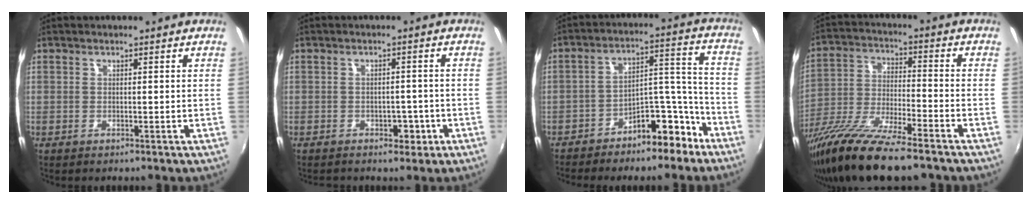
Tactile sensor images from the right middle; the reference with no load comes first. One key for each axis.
{"total": 3.4, "fx": -1.8, "fy": 2.5, "fz": 1.4, "tx": -0.027, "ty": 0.002, "tz": -0.017}
{"total": 10.9, "fx": -8.7, "fy": 4.3, "fz": 4.9, "tx": -0.064, "ty": 0.058, "tz": -0.126}
{"total": 17.9, "fx": -13.5, "fy": 3.0, "fz": 11.4, "tx": -0.228, "ty": -0.048, "tz": -0.245}